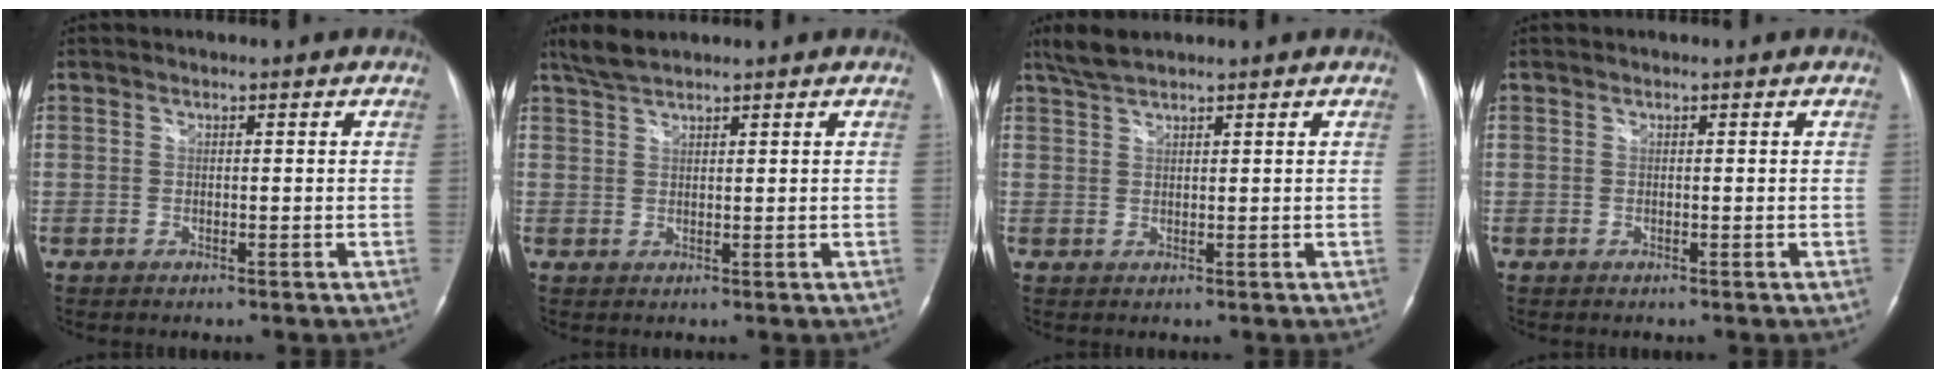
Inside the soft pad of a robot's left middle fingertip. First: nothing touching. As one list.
[{"total": 3.2, "force": [2.9, 0.2, 1.3], "torque": [-0.035, 0.008, 0.062]}, {"total": 3.1, "force": [2.8, 0.2, 1.4], "torque": [-0.037, 0.009, 0.060]}, {"total": 0.0}]